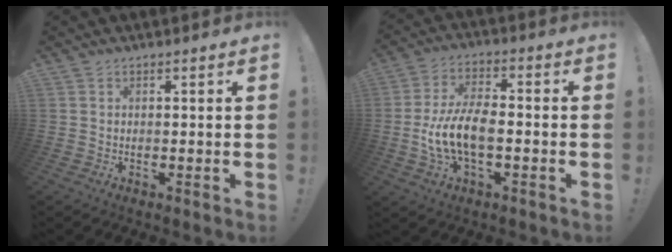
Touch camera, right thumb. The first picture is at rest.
{"total": 12.2, "force": [-2.6, 6.0, 10.3], "torque": [-0.216, 0.003, -0.046]}